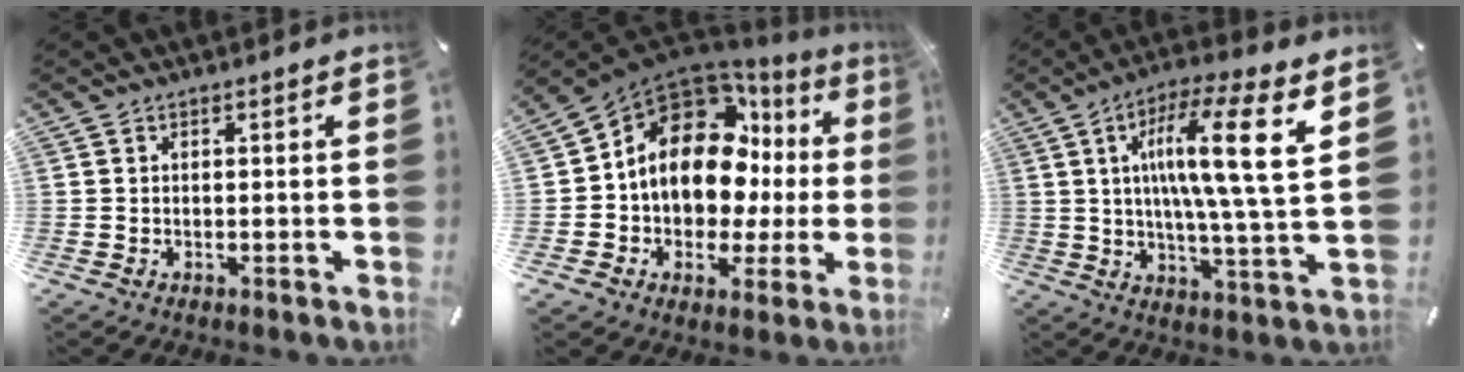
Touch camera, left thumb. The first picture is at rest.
{"total": 15.7, "force": [4.1, 11.1, 10.3], "torque": [-0.181, -0.037, 0.068]}
{"total": 16.7, "force": [4.9, 2.2, 15.8], "torque": [-0.274, -0.011, 0.063]}